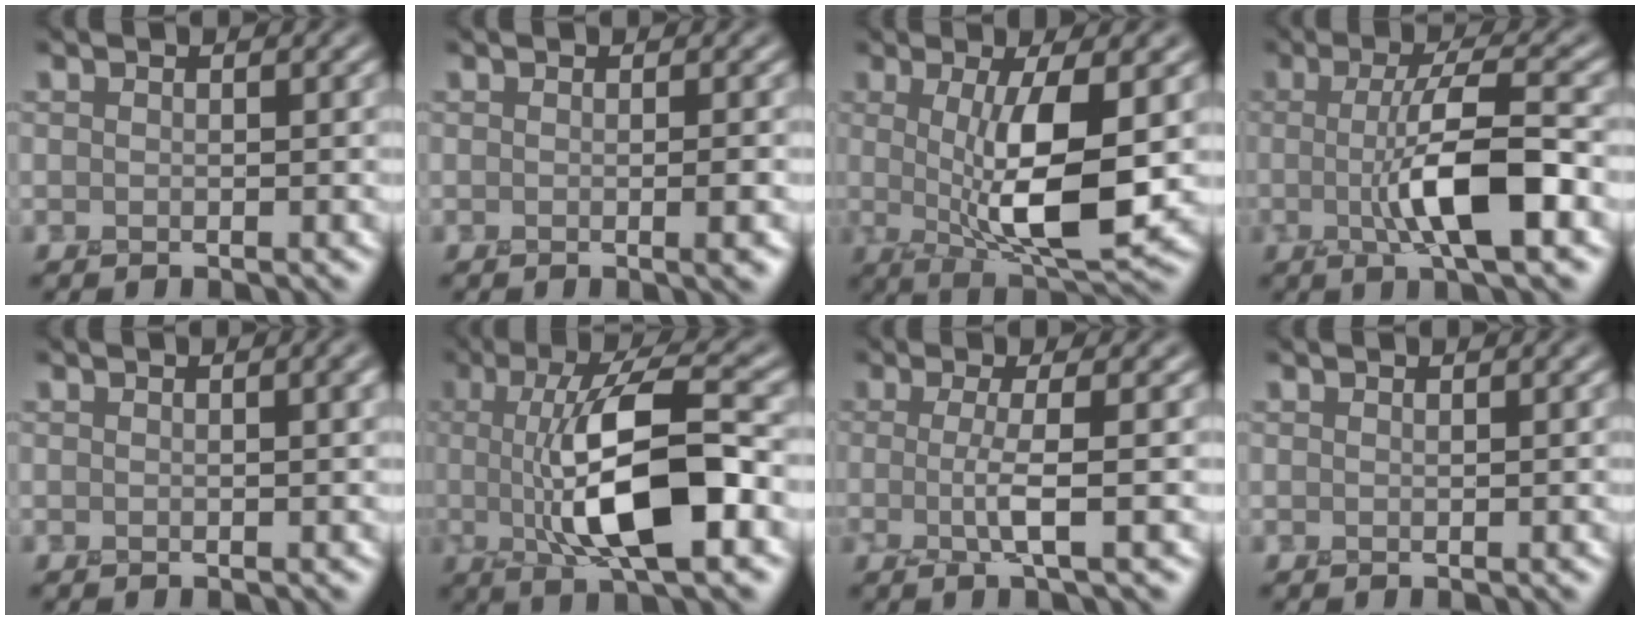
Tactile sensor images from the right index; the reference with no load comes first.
{"total": 1.4, "force": [-0.5, 0.2, 1.3], "torque": [-0.020, -0.001, -0.006]}
{"total": 7.8, "force": [0.4, 1.7, 7.6], "torque": [-0.126, -0.012, 0.013]}
{"total": 6.8, "force": [-0.7, 1.2, 6.7], "torque": [-0.120, 0.006, -0.015]}
{"total": 1.4, "force": [0.3, 0.6, 1.3], "torque": [-0.015, 0.000, 0.004]}
{"total": 9.8, "force": [-0.4, 2.6, 9.5], "torque": [-0.163, 0.006, -0.005]}
{"total": 3.0, "force": [-0.1, 0.3, 3.0], "torque": [-0.062, -0.004, -0.008]}
{"total": 0.0}